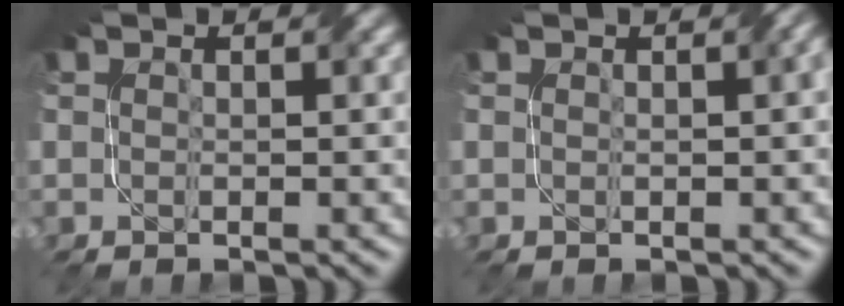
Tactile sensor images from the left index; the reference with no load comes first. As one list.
[{"total": 1.5, "force": [0.4, 0.4, 1.4], "torque": [-0.014, 0.006, 0.001]}]